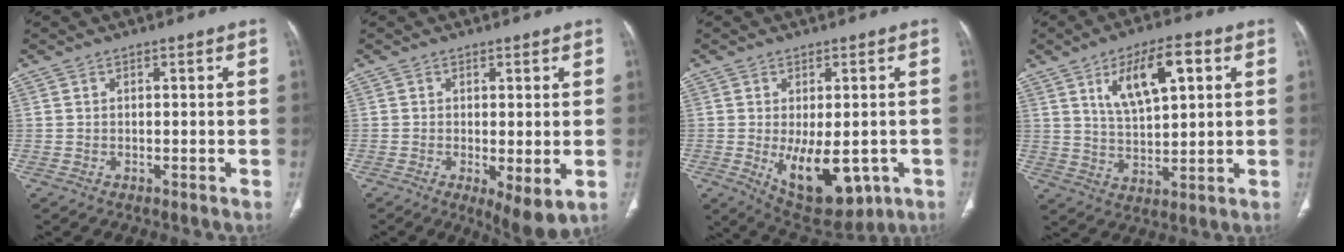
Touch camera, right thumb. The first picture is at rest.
{"total": 6.6, "force": [-1.5, 2.0, 6.1], "torque": [-0.099, -0.024, -0.020]}
{"total": 13.6, "force": [-3.6, 6.9, 11.2], "torque": [-0.145, -0.012, -0.029]}
{"total": 12.4, "force": [4.5, 5.6, 10.1], "torque": [-0.149, -0.005, 0.079]}